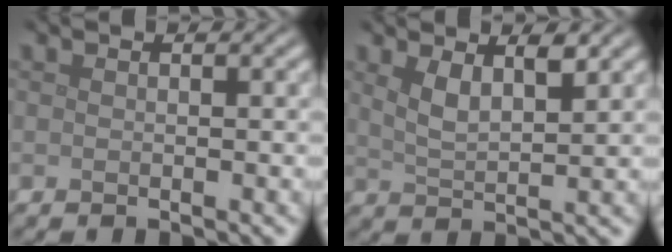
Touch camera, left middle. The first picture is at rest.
{"total": 2.8, "force": [1.6, 0.9, 2.2], "torque": [-0.046, -0.006, 0.031]}